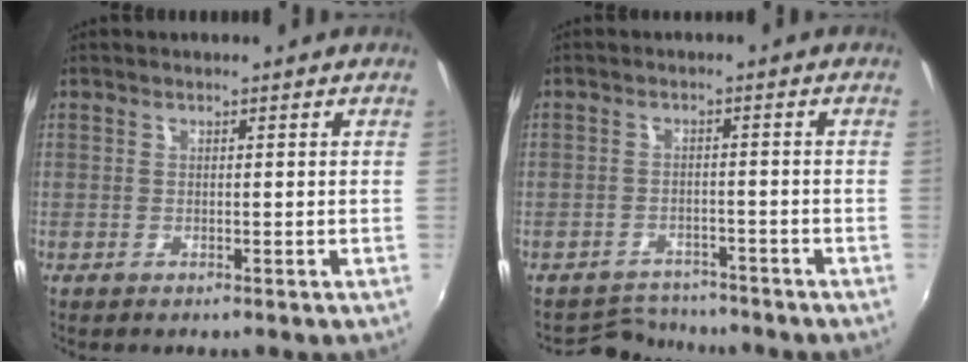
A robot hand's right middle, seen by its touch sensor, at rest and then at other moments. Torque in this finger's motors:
{"motor_torque": [-0.57, -0.42, -0.18, -0.06]}